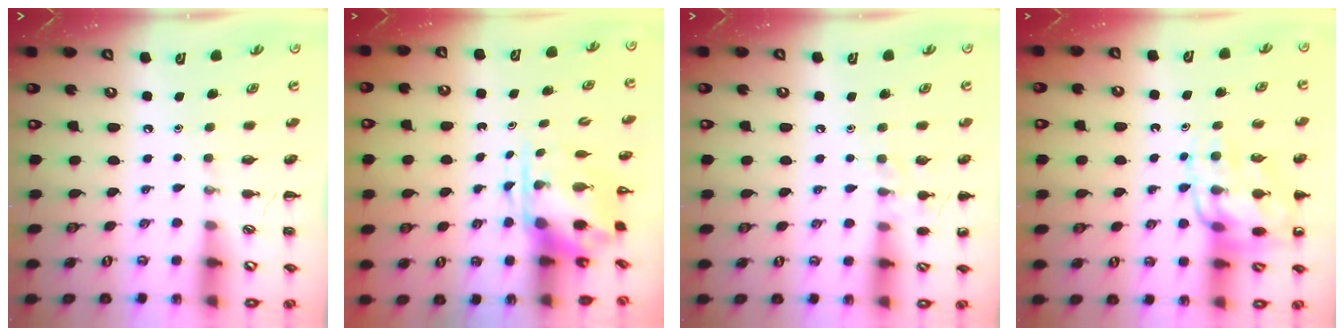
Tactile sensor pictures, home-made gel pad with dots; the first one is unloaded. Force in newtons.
{"total": 3.8, "press": 3.7, "slide": 0.9}
{"total": 7.4, "press": 7.0, "slide": 2.2}
{"total": 13.5, "press": 13.4, "slide": 1.4}